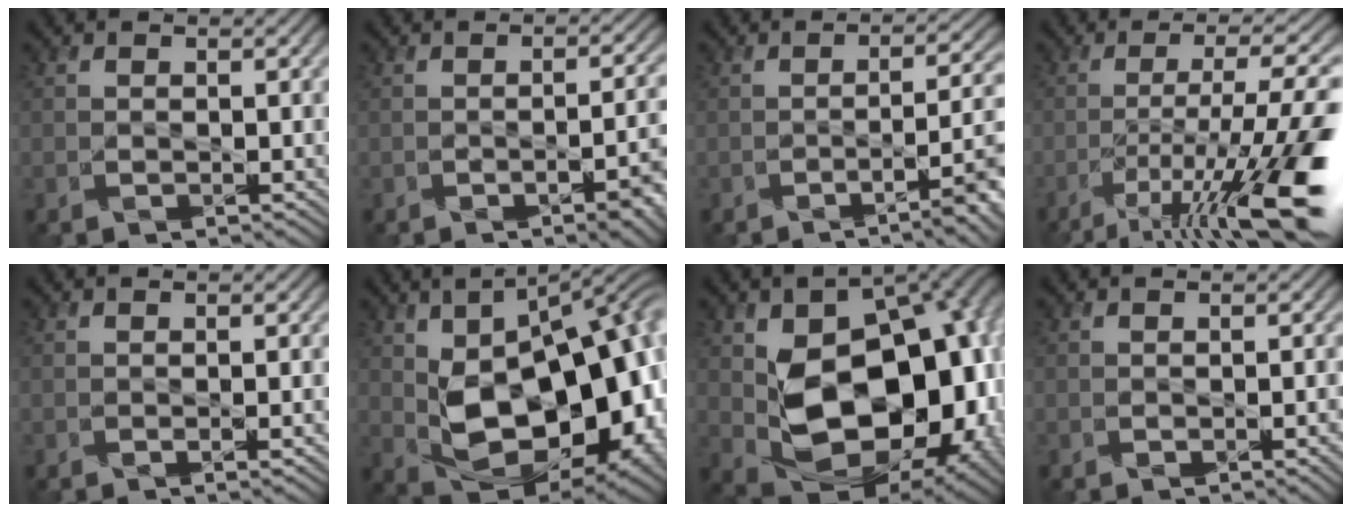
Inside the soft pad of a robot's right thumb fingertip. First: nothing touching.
{"total": 6.9, "force": [-2.5, 2.3, 6.0], "torque": [-0.067, -0.008, -0.029]}
{"total": 7.6, "force": [-2.8, 2.1, 6.8], "torque": [-0.095, -0.003, -0.041]}
{"total": 16.6, "force": [-8.1, 4.0, 14.0], "torque": [-0.217, -0.001, -0.130]}
{"total": 1.9, "force": [-0.3, 0.3, 1.8], "torque": [-0.029, -0.001, -0.005]}
{"total": 21.8, "force": [-2.1, 12.9, 17.5], "torque": [-0.244, -0.025, -0.004]}
{"total": 19.8, "force": [-0.5, 12.8, 15.2], "torque": [-0.212, -0.047, 0.023]}
{"total": 2.2, "force": [-0.6, 0.7, 2.0], "torque": [-0.029, -0.006, -0.005]}